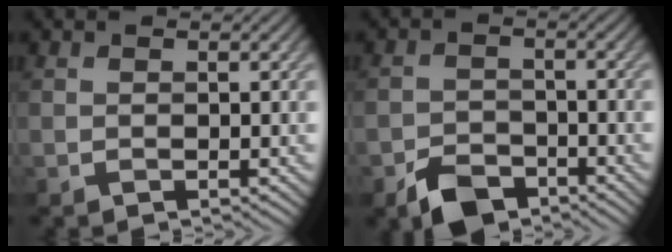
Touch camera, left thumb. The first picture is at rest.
{"total": 5.2, "force": [-3.7, 2.7, 2.3], "torque": [-0.043, -0.004, -0.075]}